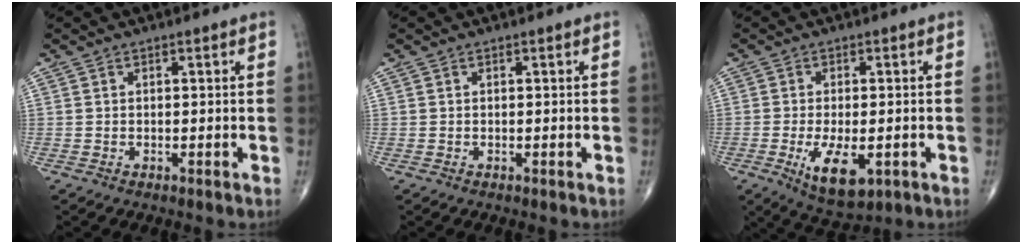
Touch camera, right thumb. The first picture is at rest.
{"total": 0.0}
{"total": 8.9, "force": [-2.8, 4.0, 7.4], "torque": [-0.119, -0.013, -0.036]}